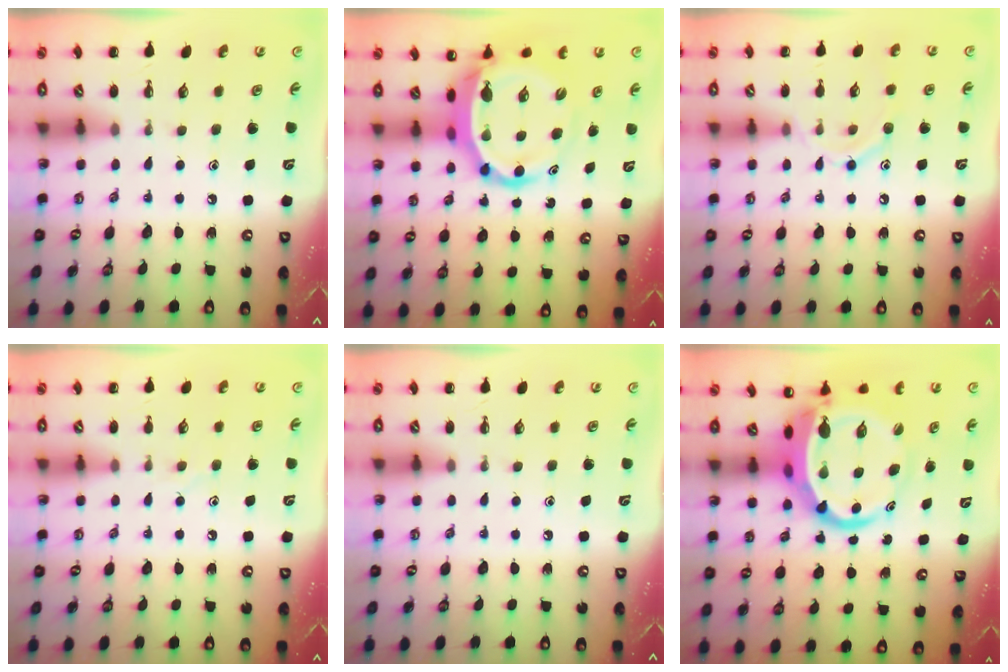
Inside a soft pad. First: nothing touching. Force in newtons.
{"total": 10.4, "press": 9.9, "slide": 3.2}
{"total": 9.8, "press": 9.7, "slide": 1.3}
{"total": 4.8, "press": 4.6, "slide": 1.0}
{"total": 0.0}
{"total": 11.2, "press": 10.8, "slide": 3.0}